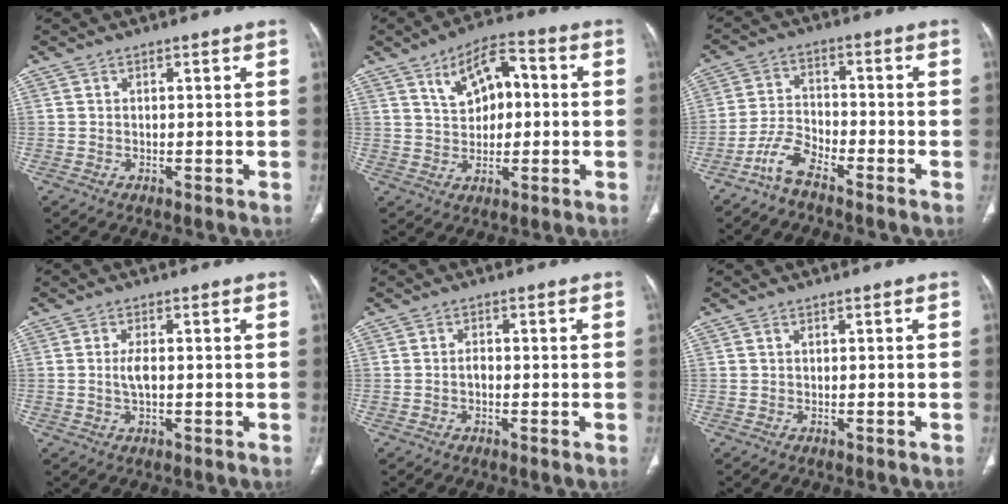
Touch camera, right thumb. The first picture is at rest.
{"total": 9.8, "force": [2.3, 5.6, 7.7], "torque": [-0.099, 0.014, 0.034]}
{"total": 5.7, "force": [-4.5, 1.8, 2.8], "torque": [-0.066, 0.027, -0.097]}
{"total": 2.8, "force": [-0.1, 1.2, 2.5], "torque": [-0.057, -0.001, -0.003]}
{"total": 1.4, "force": [-0.4, 0.9, 1.0], "torque": [-0.016, 0.004, -0.008]}
{"total": 0.0}